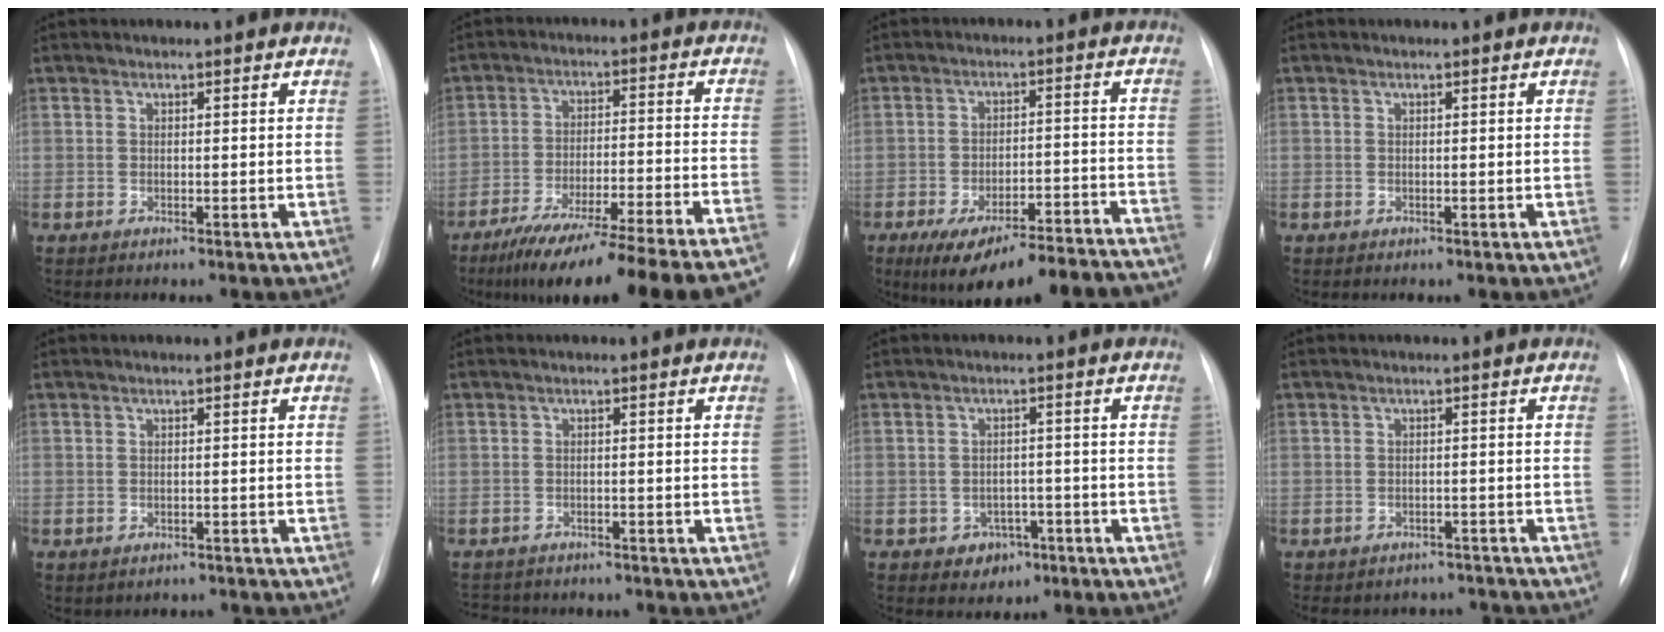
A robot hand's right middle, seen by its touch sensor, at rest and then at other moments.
{"total": 25.5, "force": [-21.1, 0.5, 14.4], "torque": [-0.152, -0.029, -0.306]}
{"total": 19.6, "force": [-16.8, 3.6, 9.3], "torque": [-0.096, 0.014, -0.232]}
{"total": 0.0}
{"total": 2.0, "force": [-1.7, 1.1, 0.2], "torque": [-0.006, 0.004, -0.019]}
{"total": 7.7, "force": [-6.8, 2.8, 2.2], "torque": [-0.039, 0.001, -0.086]}
{"total": 3.7, "force": [-1.9, 3.1, 1.1], "torque": [-0.006, 0.015, -0.015]}
{"total": 6.6, "force": [-5.9, 3.0, -0.3], "torque": [0.011, 0.018, -0.066]}